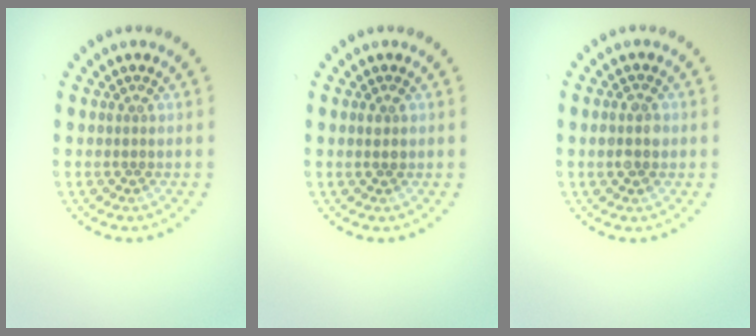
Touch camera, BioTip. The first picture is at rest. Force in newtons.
{"total": 0.9, "press": 0.9, "slide": 0.1}
{"total": 1.9, "press": 1.9, "slide": 0.2}